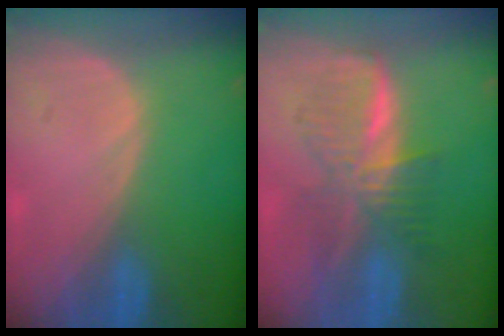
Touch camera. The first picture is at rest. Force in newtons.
{"total": 6.7, "press": 6.7, "slide": 0.2}